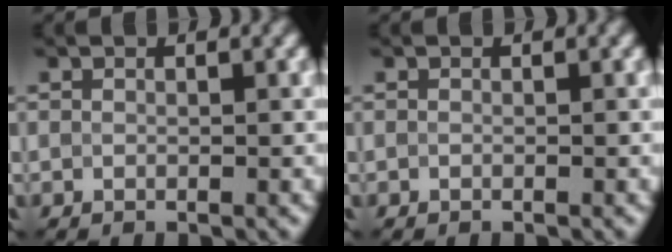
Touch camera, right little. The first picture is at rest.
{"total": 0.0}